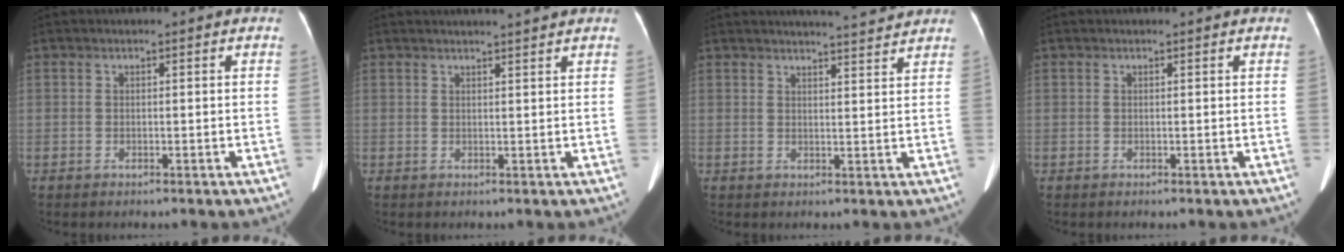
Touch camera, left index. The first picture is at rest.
{"total": 4.2, "force": [3.9, -0.4, 1.7], "torque": [-0.024, 0.011, 0.048]}
{"total": 7.0, "force": [6.7, 0.1, 2.1], "torque": [-0.038, 0.001, 0.082]}
{"total": 0.7, "force": [0.7, 0.1, 0.2], "torque": [-0.006, 0.007, 0.007]}